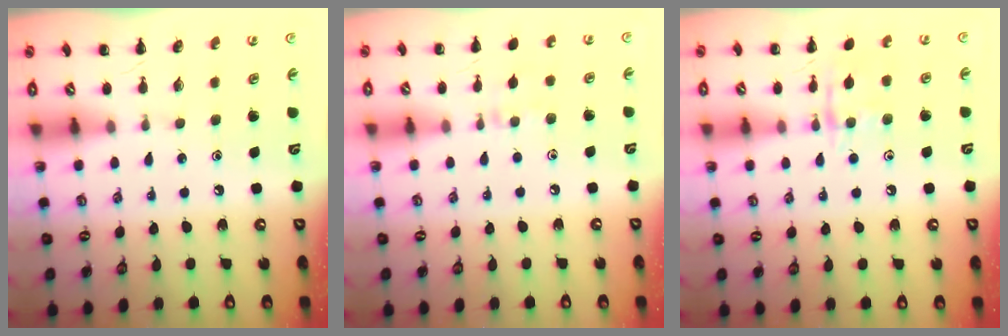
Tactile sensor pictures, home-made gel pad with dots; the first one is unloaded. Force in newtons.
{"total": 5.4, "press": 5.1, "slide": 1.8}
{"total": 9.3, "press": 9.3, "slide": 0.5}